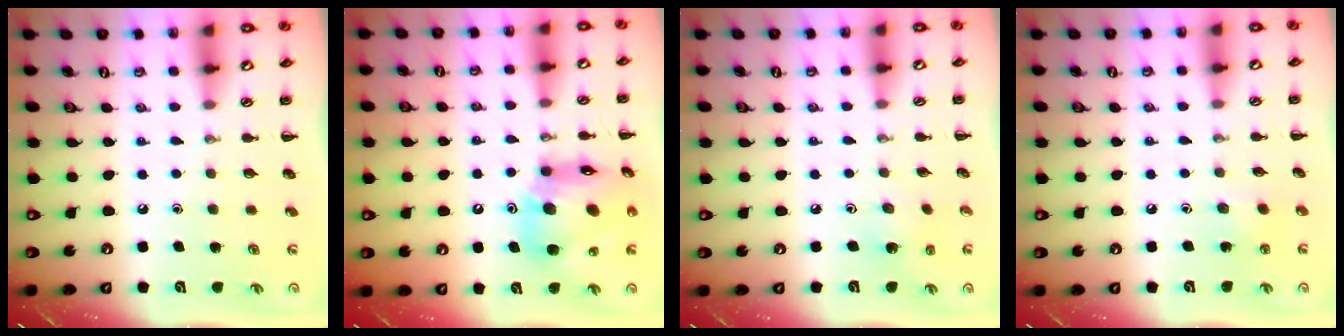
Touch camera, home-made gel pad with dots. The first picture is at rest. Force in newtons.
{"total": 17.3, "press": 16.7, "slide": 4.5}
{"total": 2.9, "press": 2.7, "slide": 0.9}
{"total": 3.5, "press": 3.3, "slide": 1.1}